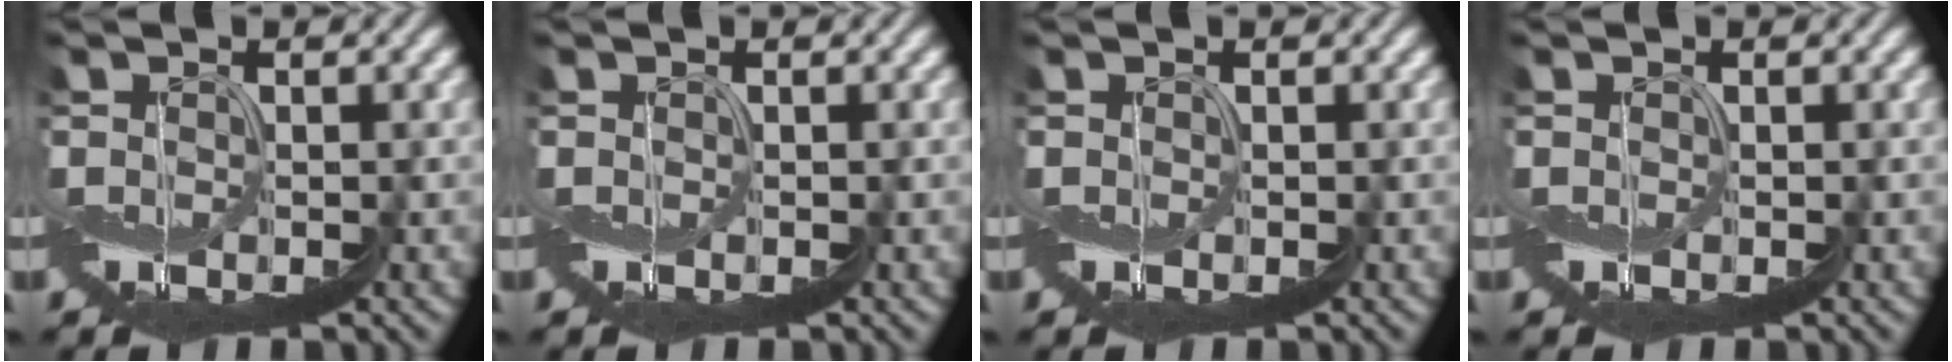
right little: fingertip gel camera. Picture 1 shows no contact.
{"total": 0.0}
{"total": 0.0}
{"total": 0.0}